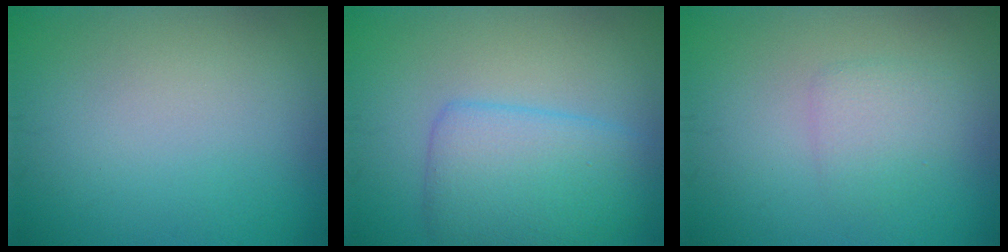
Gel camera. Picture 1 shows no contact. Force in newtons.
{"total": 5.4, "press": 5.4, "slide": 0.2}
{"total": 1.9, "press": 1.9, "slide": 0.1}